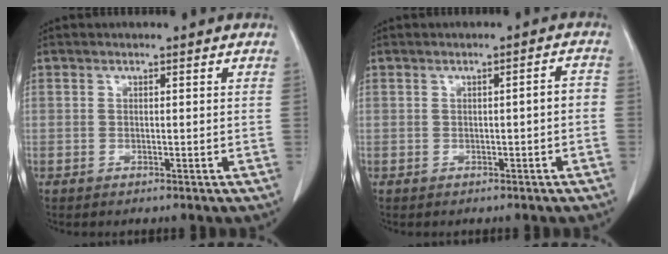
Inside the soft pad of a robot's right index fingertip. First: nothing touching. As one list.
[{"total": 2.0, "force": [-0.4, 0.4, 2.0], "torque": [-0.027, 0.006, -0.005]}]